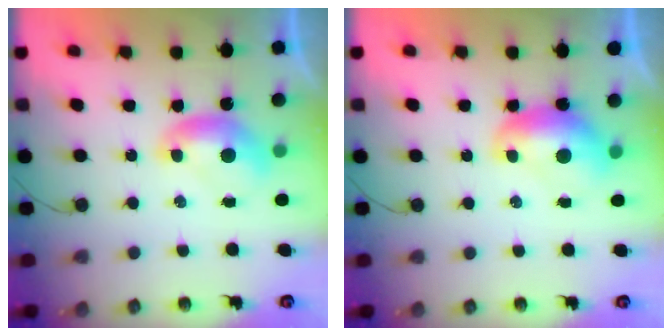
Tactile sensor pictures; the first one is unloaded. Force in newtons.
{"total": 1.4, "press": 1.3, "slide": 0.4}